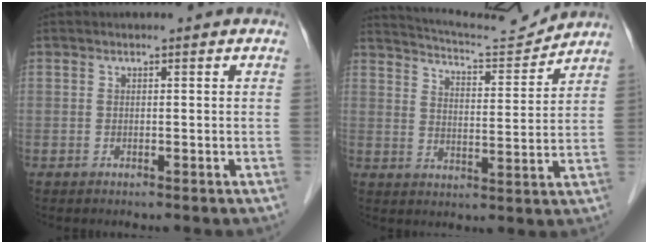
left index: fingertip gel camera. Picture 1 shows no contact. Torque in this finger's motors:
{"motor_torque": [0.60, -0.84, 0.05, 0.01]}